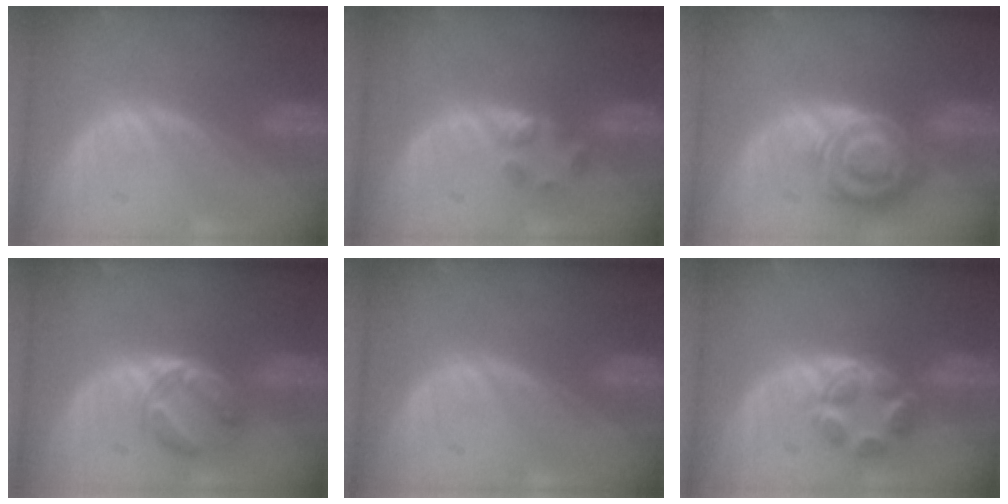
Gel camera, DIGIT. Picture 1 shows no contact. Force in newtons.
{"total": 2.3, "press": 2.2, "slide": 0.8}
{"total": 8.6, "press": 7.5, "slide": 4.1}
{"total": 5.6, "press": 5.4, "slide": 1.4}
{"total": 0.0}
{"total": 5.9, "press": 5.4, "slide": 2.2}